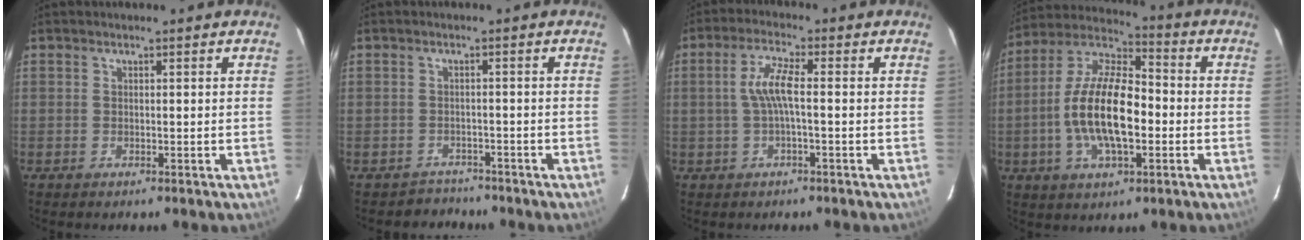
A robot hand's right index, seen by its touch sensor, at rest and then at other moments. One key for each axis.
{"total": 3.6, "fx": -2.9, "fy": 1.9, "fz": -0.8, "tx": 0.007, "ty": 0.017, "tz": -0.044}
{"total": 5.1, "fx": -0.3, "fy": 0.8, "fz": 5.0, "tx": -0.100, "ty": 0.007, "tz": -0.003}
{"total": 16.3, "fx": -2.7, "fy": 6.8, "fz": 14.5, "tx": -0.285, "ty": 0.004, "tz": -0.056}